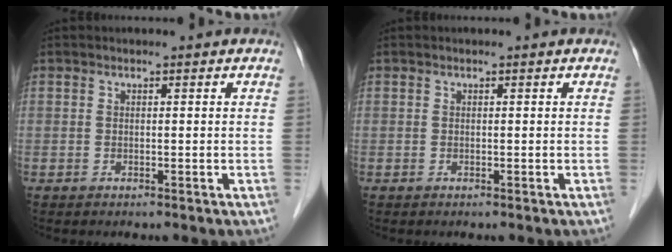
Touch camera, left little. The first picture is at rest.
{"total": 0.0}